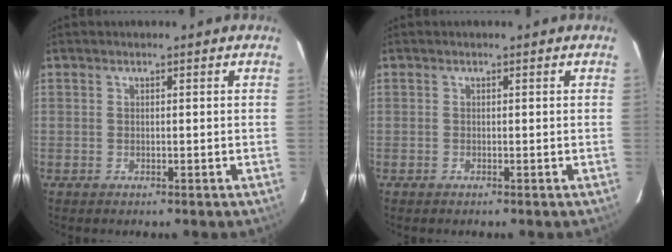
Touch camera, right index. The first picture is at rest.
{"total": 0.0}